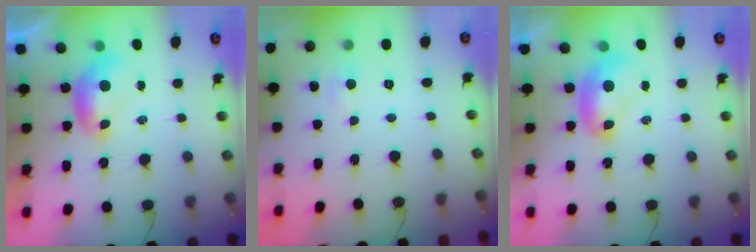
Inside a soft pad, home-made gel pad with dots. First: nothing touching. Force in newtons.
{"total": 1.6, "press": 1.5, "slide": 0.5}
{"total": 2.3, "press": 2.3, "slide": 0.3}